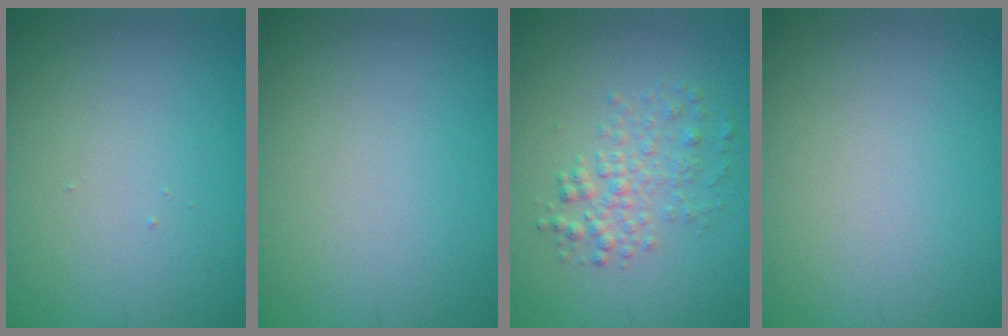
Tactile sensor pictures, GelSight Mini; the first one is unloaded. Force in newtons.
{"total": 0.0}
{"total": 2.7, "press": 2.7, "slide": 0.0}
{"total": 0.0}